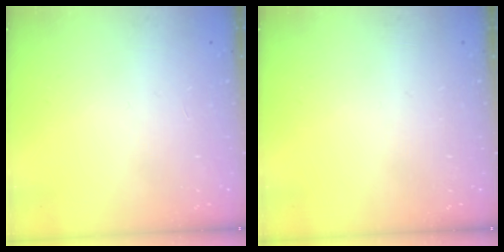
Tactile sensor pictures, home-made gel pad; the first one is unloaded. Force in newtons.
{"total": 0.0}